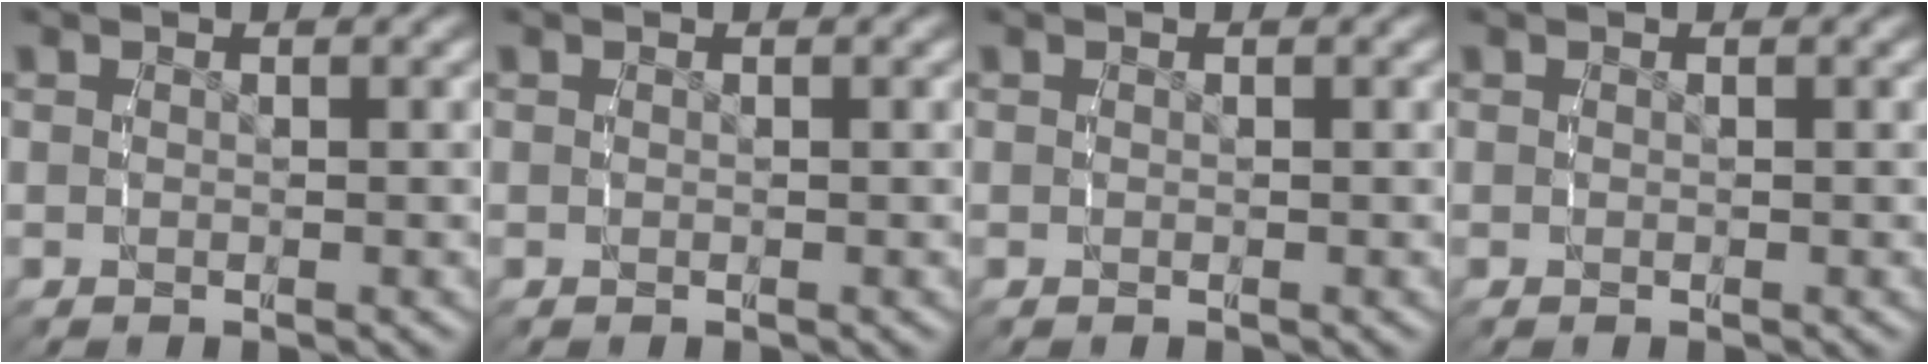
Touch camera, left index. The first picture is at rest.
{"total": 0.0}
{"total": 0.0}
{"total": 0.0}